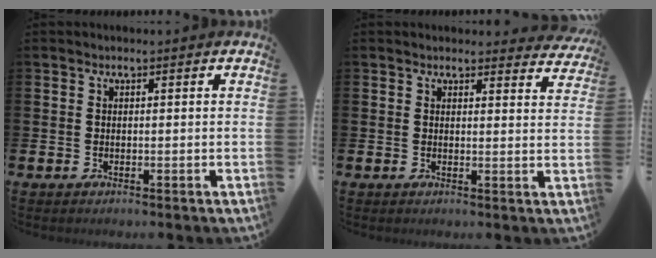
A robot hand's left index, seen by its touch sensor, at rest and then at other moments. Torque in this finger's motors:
{"motor_torque": [0.86, -1.28, 0.39, 0.00]}